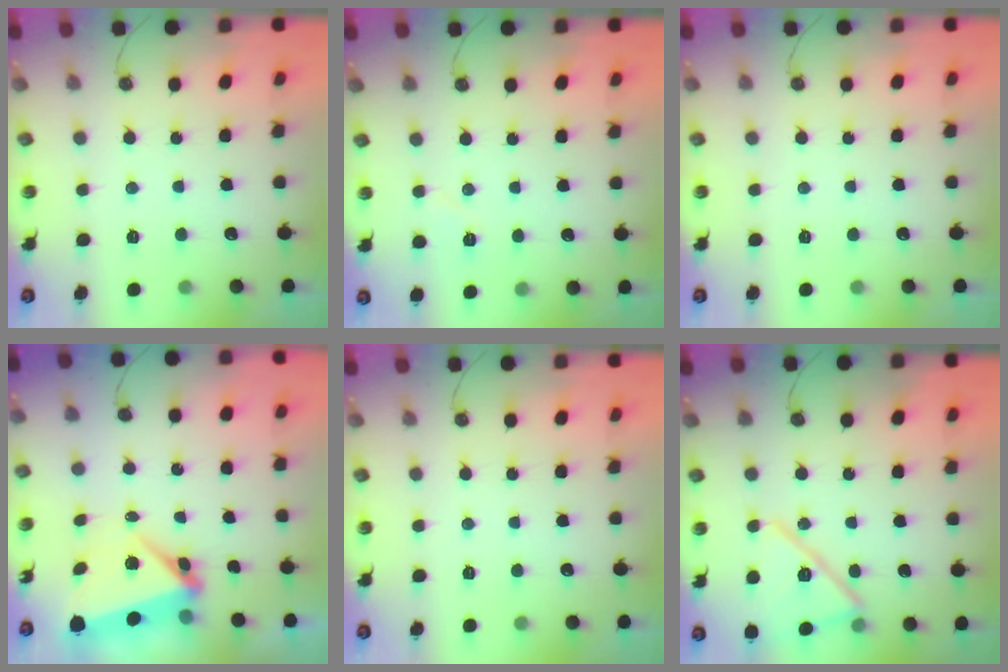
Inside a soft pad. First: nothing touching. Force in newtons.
{"total": 5.1, "press": 4.8, "slide": 1.7}
{"total": 0.0}
{"total": 6.2, "press": 5.9, "slide": 1.8}
{"total": 0.0}
{"total": 15.6, "press": 15.6, "slide": 0.5}